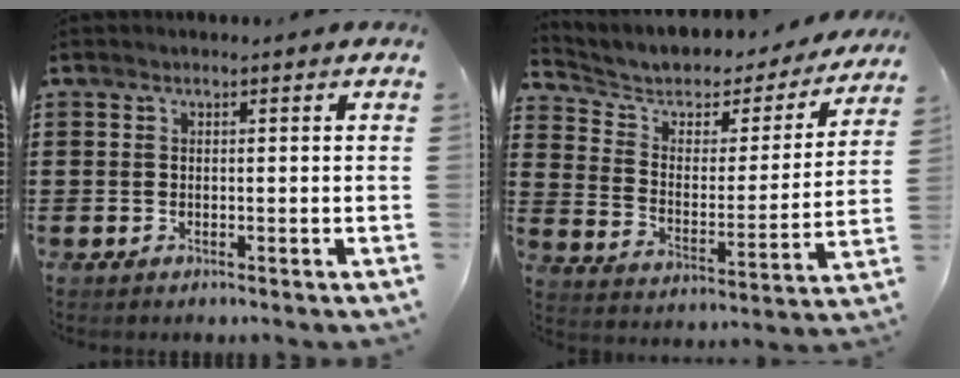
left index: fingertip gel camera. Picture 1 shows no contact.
{"total": 5.1, "force": [4.1, 2.6, 1.4], "torque": [-0.057, -0.033, 0.066]}